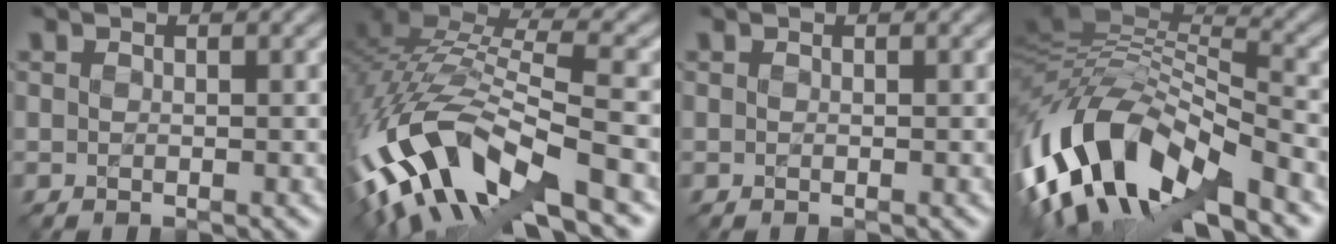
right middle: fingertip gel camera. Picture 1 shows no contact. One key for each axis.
{"total": 12.5, "fx": -5.8, "fy": 5.0, "fz": 9.9, "tx": -0.215, "ty": 0.003, "tz": -0.097}
{"total": 0.0}
{"total": 13.7, "fx": -5.2, "fy": 6.2, "fz": 11.1, "tx": -0.212, "ty": 0.025, "tz": -0.093}